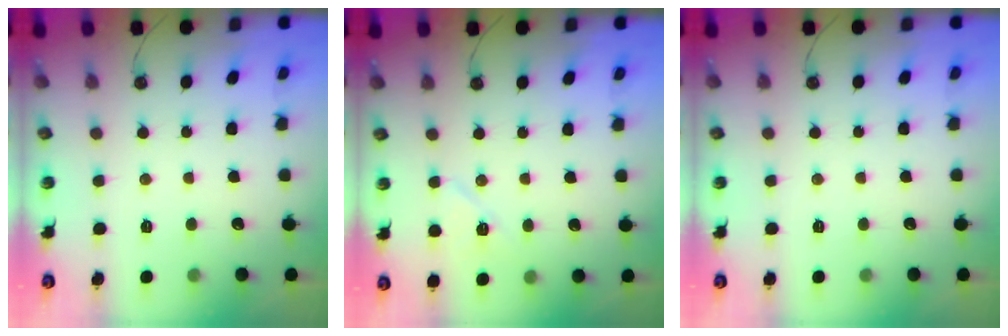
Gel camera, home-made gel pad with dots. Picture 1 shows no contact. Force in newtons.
{"total": 7.0, "press": 7.0, "slide": 1.1}
{"total": 0.0}